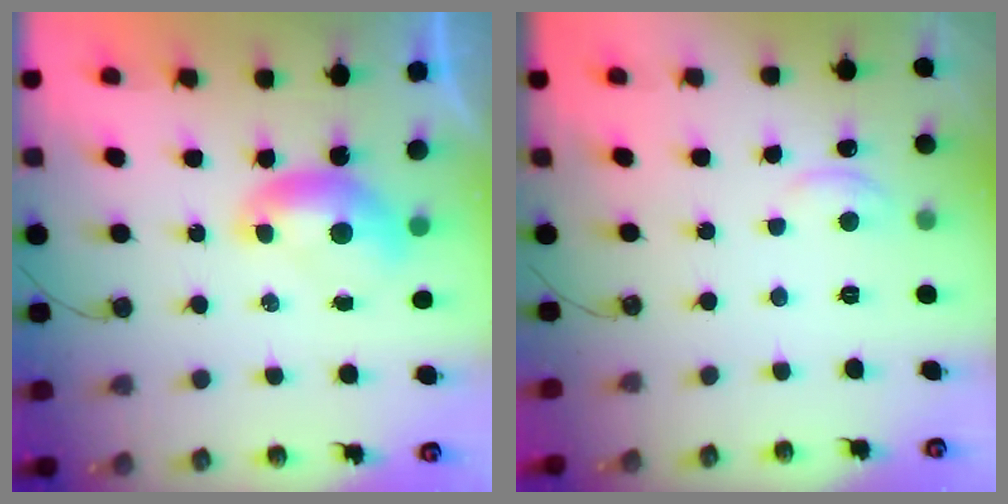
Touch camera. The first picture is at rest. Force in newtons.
{"total": 2.6, "press": 2.6, "slide": 0.1}